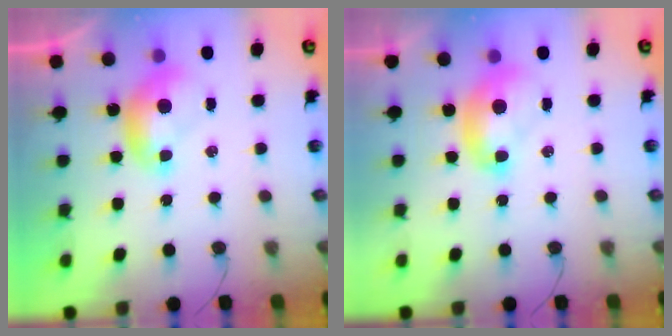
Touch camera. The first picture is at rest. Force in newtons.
{"total": 2.2, "press": 2.2, "slide": 0.1}